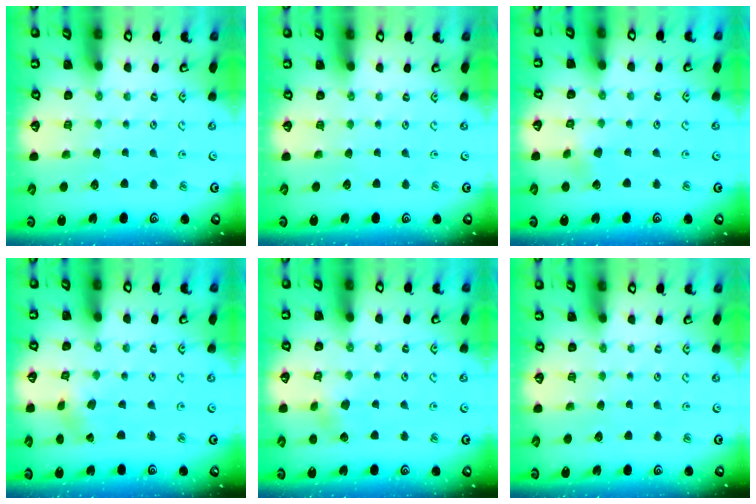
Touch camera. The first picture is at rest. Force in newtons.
{"total": 0.0}
{"total": 2.5, "press": 2.5, "slide": 0.4}
{"total": 0.0}
{"total": 3.7, "press": 3.7, "slide": 0.5}
{"total": 0.0}